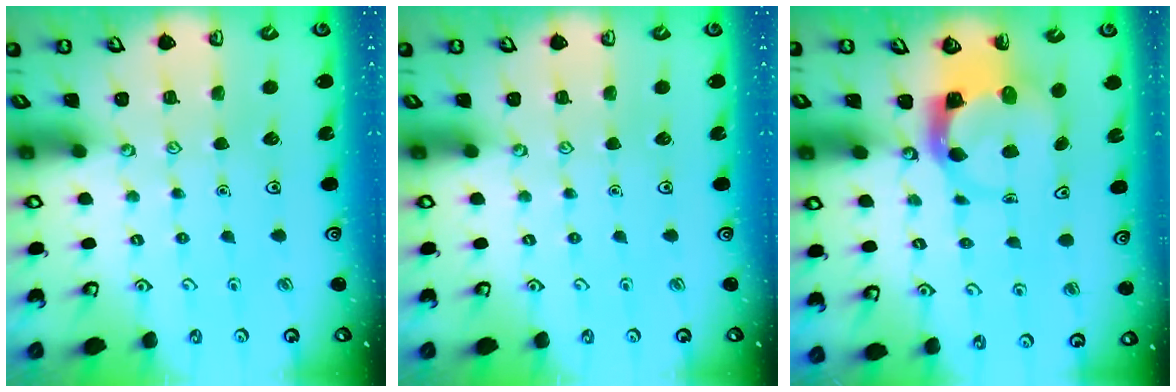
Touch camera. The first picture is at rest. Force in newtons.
{"total": 0.0}
{"total": 3.8, "press": 3.7, "slide": 0.6}